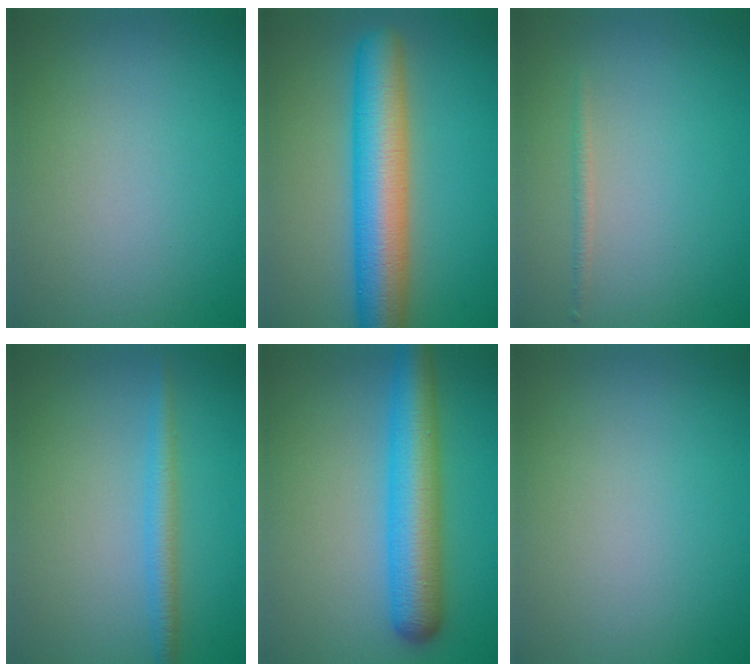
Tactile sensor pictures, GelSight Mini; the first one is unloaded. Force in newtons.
{"total": 9.1, "press": 9.1, "slide": 0.4}
{"total": 0.8, "press": 0.8, "slide": 0.0}
{"total": 2.1, "press": 2.1, "slide": 0.2}
{"total": 6.8, "press": 6.8, "slide": 0.1}
{"total": 0.0}